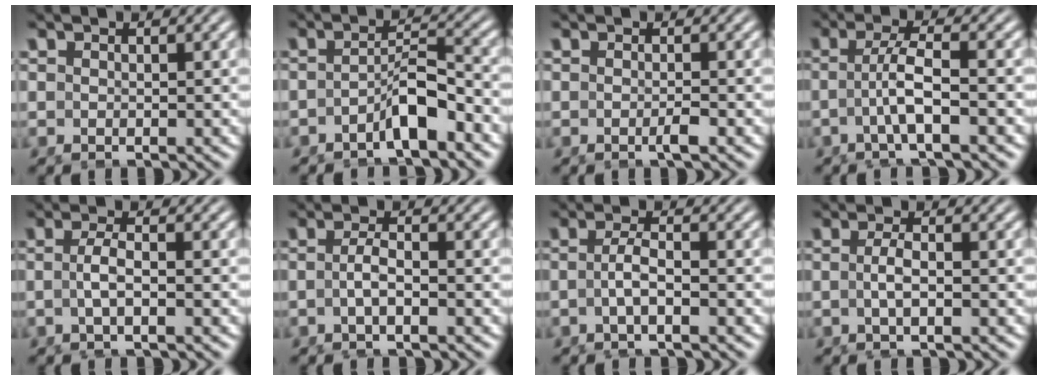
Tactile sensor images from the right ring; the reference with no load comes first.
{"total": 3.1, "force": [-2.2, 0.1, 2.1], "torque": [-0.027, -0.009, -0.034]}
{"total": 0.9, "force": [-0.6, -0.2, 0.7], "torque": [-0.008, 0.003, -0.013]}
{"total": 3.3, "force": [-1.0, 0.0, 3.1], "torque": [-0.066, -0.008, -0.012]}
{"total": 2.1, "force": [-0.8, -0.5, 1.9], "torque": [-0.043, -0.008, -0.008]}
{"total": 2.1, "force": [-1.1, -0.4, 1.7], "torque": [-0.037, -0.010, -0.015]}
{"total": 2.3, "force": [-1.2, -0.3, 2.0], "torque": [-0.044, -0.010, -0.016]}
{"total": 1.9, "force": [-0.8, -0.6, 1.6], "torque": [-0.036, -0.009, -0.008]}